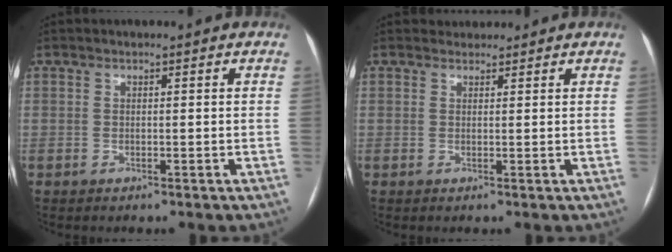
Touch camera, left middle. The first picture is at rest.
{"total": 1.3, "force": [1.1, 0.4, -0.3], "torque": [0.000, 0.007, 0.018]}